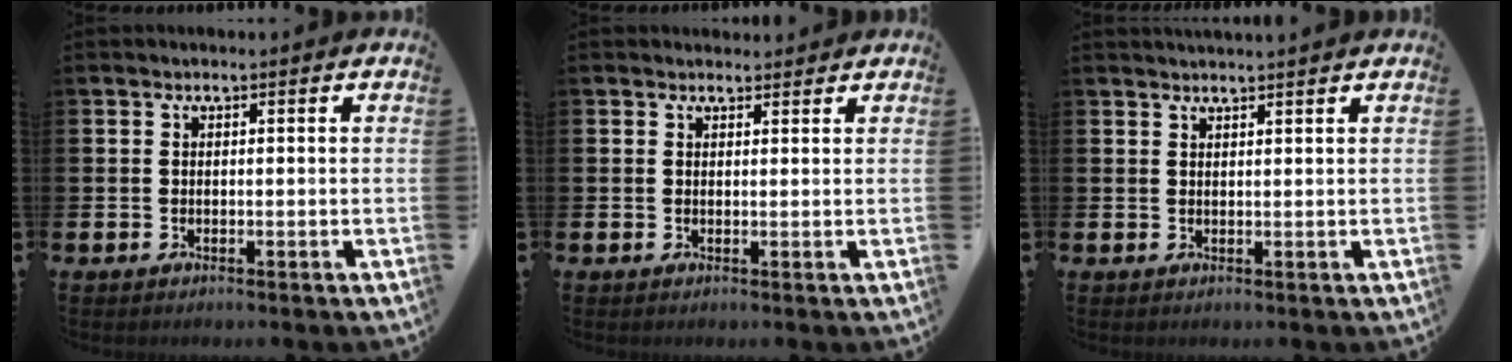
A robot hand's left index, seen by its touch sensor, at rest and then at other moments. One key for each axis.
{"total": 1.2, "fx": 1.2, "fy": 0.4, "fz": 0.0, "tx": 0.017, "ty": -0.005, "tz": 0.017}
{"total": 1.6, "fx": 1.6, "fy": -0.2, "fz": 0.0, "tx": 0.001, "ty": -0.006, "tz": 0.029}